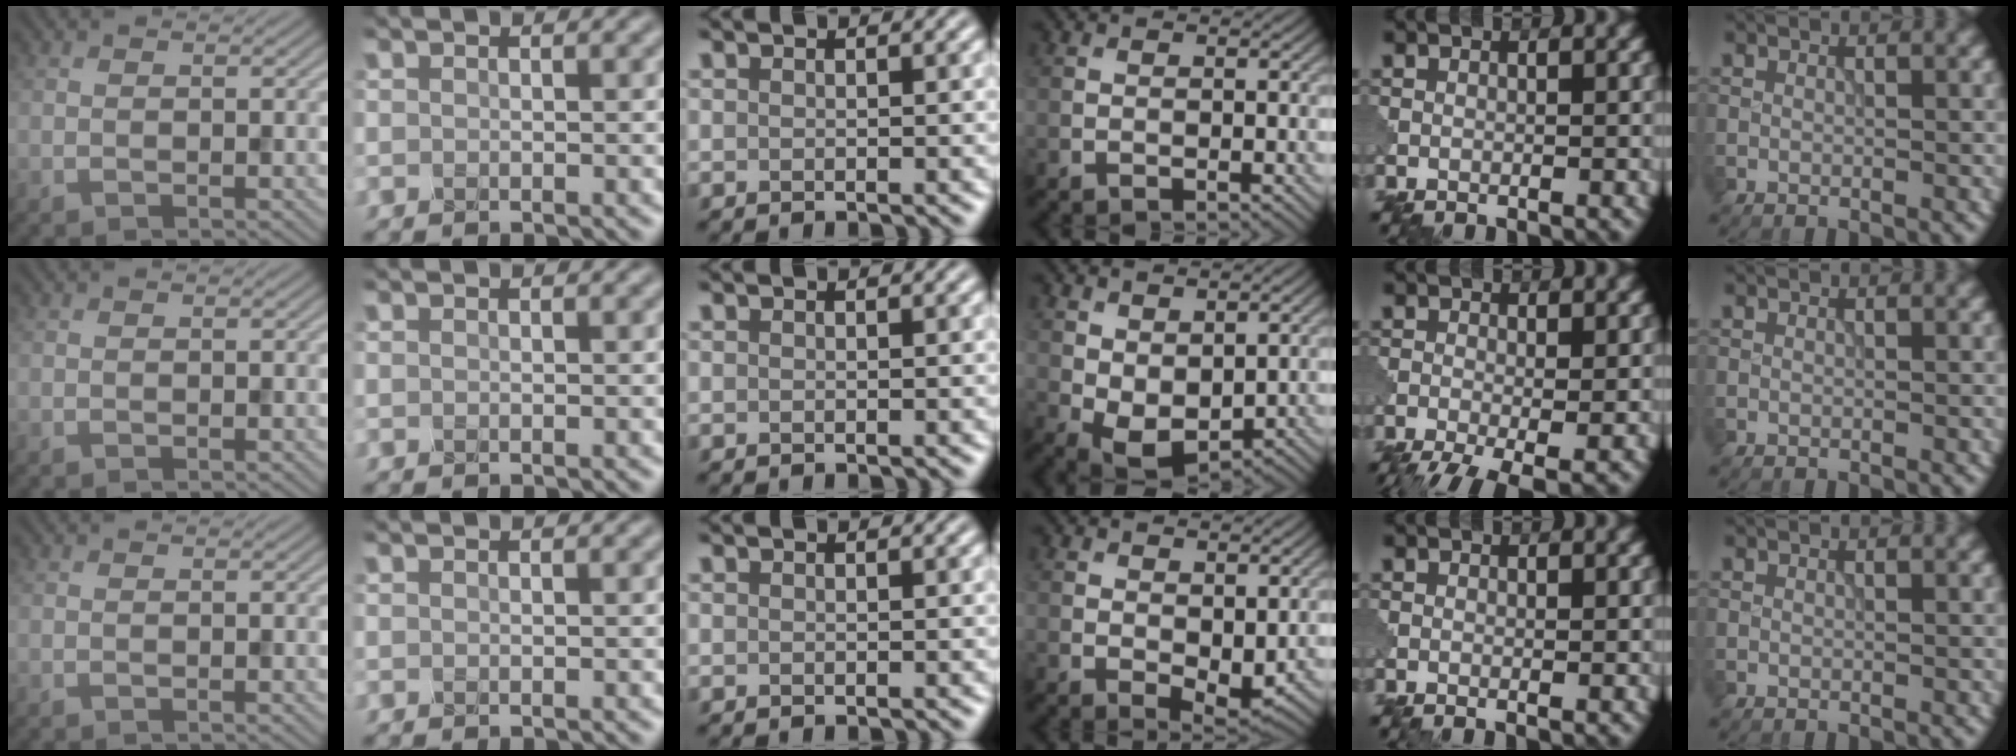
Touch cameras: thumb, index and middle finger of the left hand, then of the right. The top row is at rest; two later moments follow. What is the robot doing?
{"motion": "squeeze", "object": "foam earplug"}